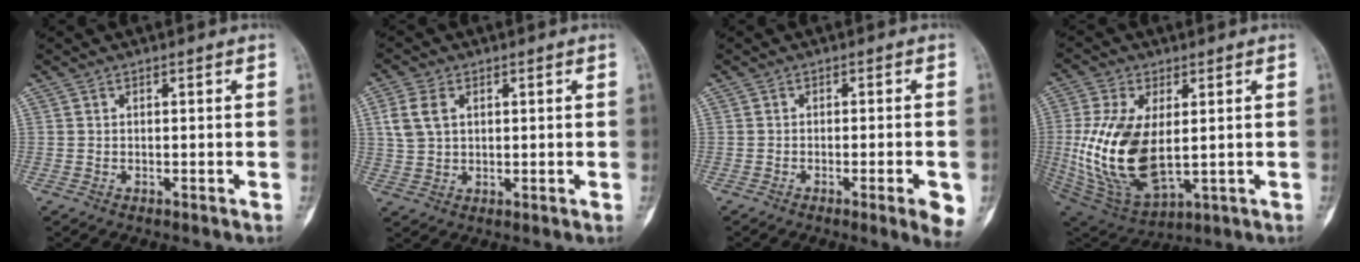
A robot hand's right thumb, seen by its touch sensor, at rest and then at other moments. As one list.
[{"total": 6.1, "force": [1.9, 4.2, 3.9], "torque": [-0.079, 0.002, 0.041]}, {"total": 5.7, "force": [-2.2, 0.8, 5.2], "torque": [-0.069, -0.004, -0.027]}, {"total": 18.6, "force": [0.5, 10.0, 15.7], "torque": [-0.321, -0.016, 0.030]}]